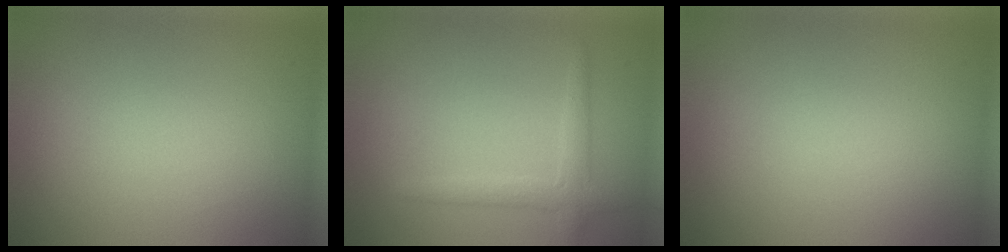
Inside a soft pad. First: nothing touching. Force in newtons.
{"total": 2.3, "press": 2.2, "slide": 0.1}
{"total": 0.0}